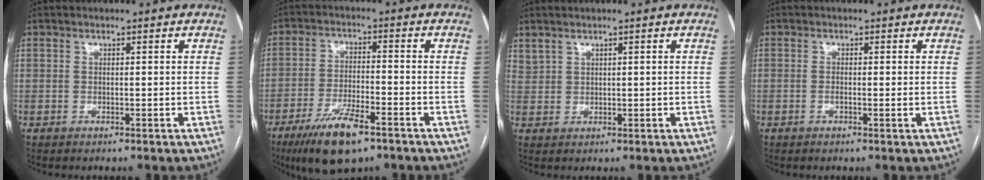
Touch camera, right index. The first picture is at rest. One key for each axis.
{"total": 10.3, "fx": -6.6, "fy": 2.7, "fz": 7.4, "tx": -0.138, "ty": -0.015, "tz": -0.113}
{"total": 2.0, "fx": 1.7, "fy": 1.0, "fz": 0.4, "tx": -0.013, "ty": 0.009, "tz": 0.043}
{"total": 1.3, "fx": -0.2, "fy": 0.3, "fz": 1.3, "tx": -0.023, "ty": 0.000, "tz": -0.003}